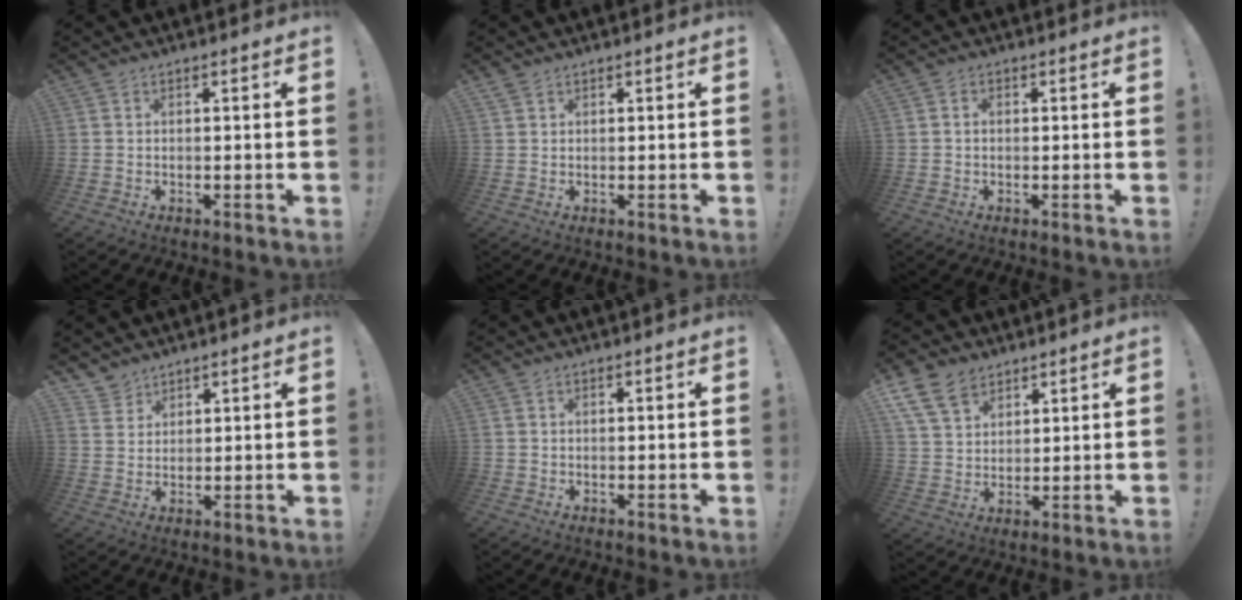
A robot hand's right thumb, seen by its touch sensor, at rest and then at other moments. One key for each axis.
{"total": 1.1, "fx": 0.9, "fy": 0.5, "fz": 0.5, "tx": -0.011, "ty": 0.001, "tz": 0.017}
{"total": 1.1, "fx": -0.2, "fy": 0.9, "fz": 0.6, "tx": -0.013, "ty": 0.006, "tz": -0.003}
{"total": 3.8, "fx": 3.2, "fy": 2.1, "fz": 0.2, "tx": -0.002, "ty": -0.022, "tz": 0.061}
{"total": 0.7, "fx": -0.4, "fy": 0.5, "fz": -0.1, "tx": 0.002, "ty": 0.002, "tz": -0.008}
{"total": 11.0, "fx": 6.7, "fy": 7.2, "fz": 4.9, "tx": -0.093, "ty": -0.028, "tz": 0.136}